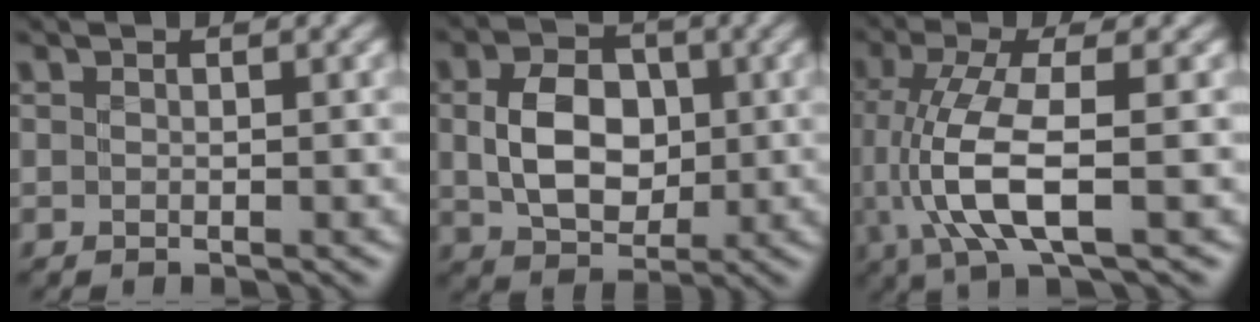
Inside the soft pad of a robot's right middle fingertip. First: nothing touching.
{"total": 6.0, "force": [0.0, 4.4, 4.1], "torque": [-0.080, -0.005, 0.003]}
{"total": 7.2, "force": [-1.3, 2.1, 6.8], "torque": [-0.155, -0.007, -0.020]}